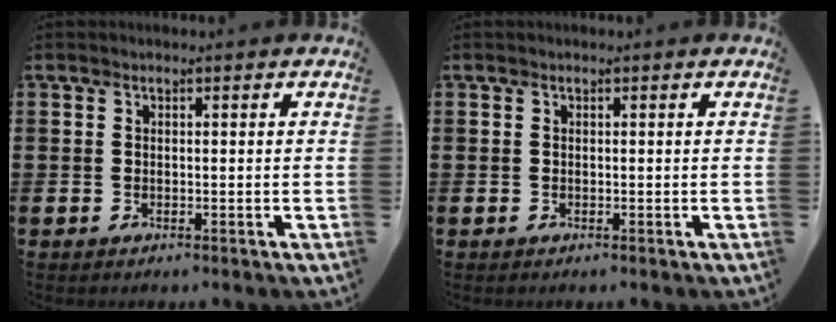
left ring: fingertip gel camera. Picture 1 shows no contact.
{"total": 0.0}